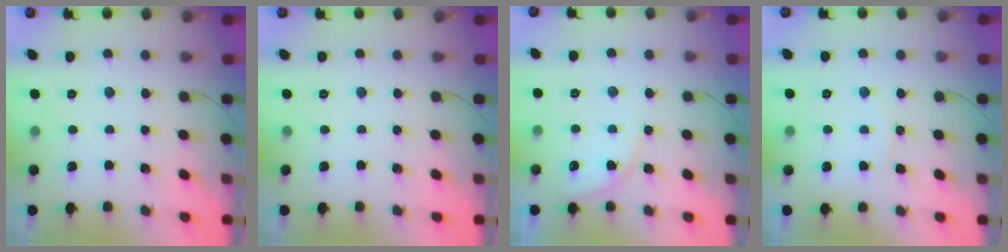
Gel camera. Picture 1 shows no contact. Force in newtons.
{"total": 0.0}
{"total": 6.7, "press": 6.7, "slide": 0.3}
{"total": 5.2, "press": 5.2, "slide": 0.4}